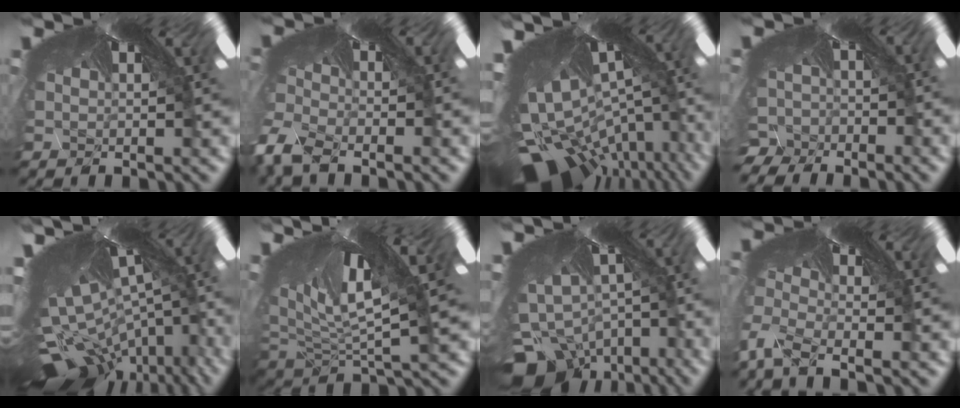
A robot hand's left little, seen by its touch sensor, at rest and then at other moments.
{"total": 7.7, "force": [-7.6, 0.5, 1.1], "torque": [-0.074, -0.082, -0.095]}
{"total": 9.6, "force": [-9.6, 0.5, 0.8], "torque": [-0.053, -0.112, -0.100]}
{"total": 6.8, "force": [-6.6, 1.4, 0.6], "torque": [-0.026, -0.072, -0.086]}
{"total": 9.4, "force": [-9.4, -0.3, 0.3], "torque": [-0.050, -0.113, -0.098]}
{"total": 3.8, "force": [-3.8, 0.2, 0.5], "torque": [-0.058, -0.060, -0.028]}
{"total": 11.2, "force": [-10.9, 2.6, -0.2], "torque": [-0.025, -0.091, -0.152]}
{"total": 8.0, "force": [-7.8, -0.9, 1.2], "torque": [-0.065, -0.081, -0.091]}